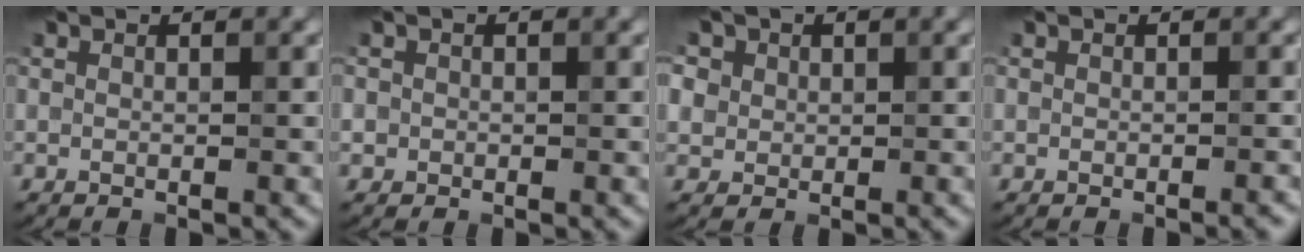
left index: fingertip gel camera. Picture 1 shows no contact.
{"total": 0.9, "force": [0.0, 0.9, 0.0], "torque": [0.011, -0.004, -0.002]}
{"total": 5.7, "force": [2.8, 4.5, 2.3], "torque": [-0.051, 0.019, 0.031]}
{"total": 0.6, "force": [-0.5, 0.4, 0.1], "torque": [0.001, -0.002, -0.007]}